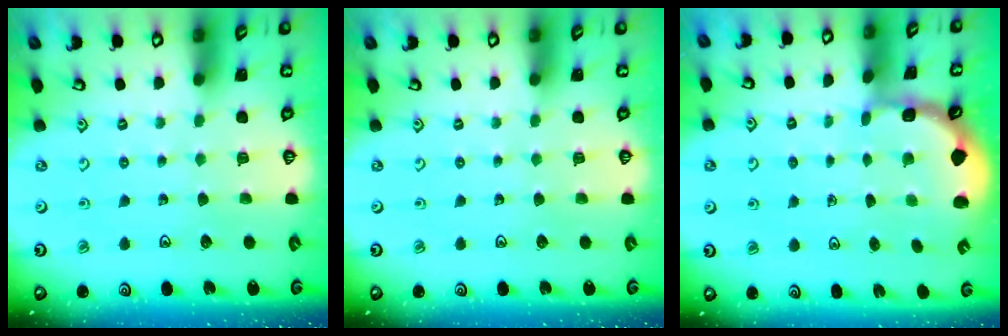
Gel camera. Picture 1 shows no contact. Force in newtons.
{"total": 0.0}
{"total": 1.7, "press": 1.6, "slide": 0.5}